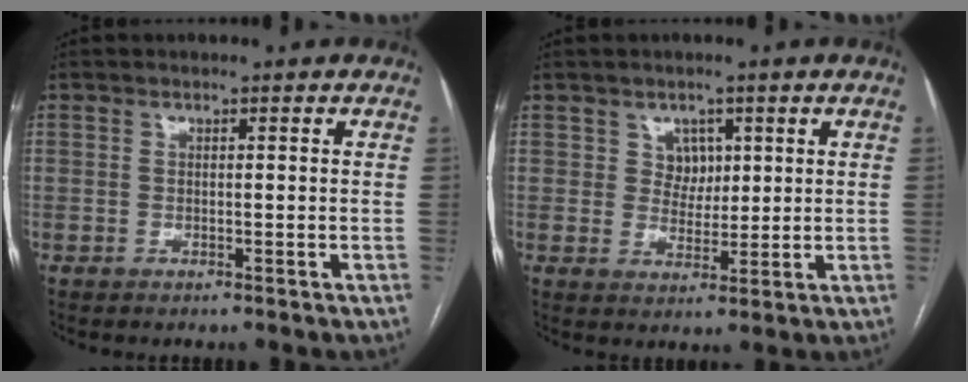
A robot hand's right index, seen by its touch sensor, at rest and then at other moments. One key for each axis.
{"total": 3.4, "fx": 1.4, "fy": 2.9, "fz": 1.1, "tx": -0.014, "ty": 0.004, "tz": 0.024}